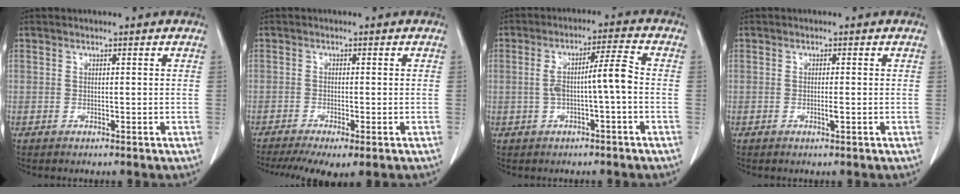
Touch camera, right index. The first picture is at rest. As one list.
[{"total": 7.9, "force": [-5.6, 1.6, 5.4], "torque": [-0.083, -0.014, -0.089]}, {"total": 6.1, "force": [-0.7, 0.3, 6.0], "torque": [-0.106, 0.025, -0.006]}, {"total": 0.9, "force": [-0.2, 0.0, 0.9], "torque": [-0.016, 0.000, 0.000]}]